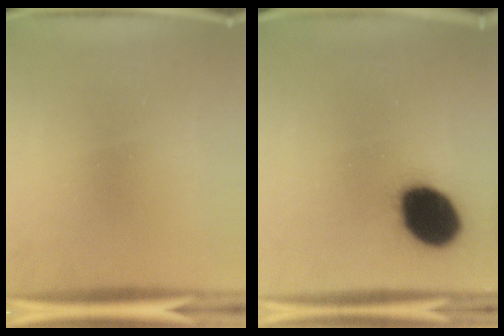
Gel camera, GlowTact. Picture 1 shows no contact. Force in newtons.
{"total": 18.9}